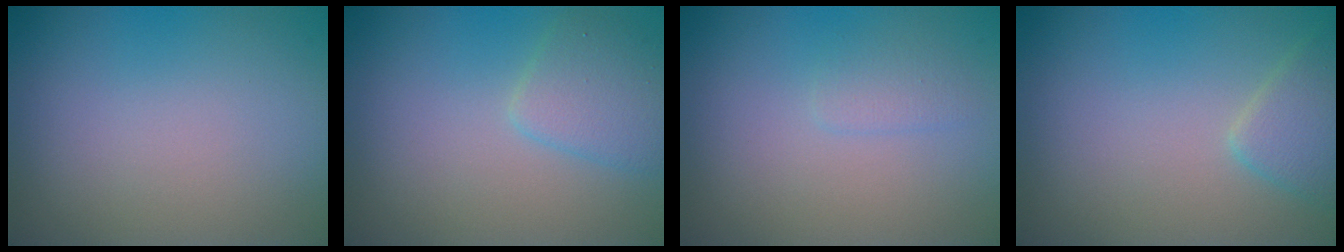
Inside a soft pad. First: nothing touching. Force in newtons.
{"total": 2.7, "press": 2.7, "slide": 0.1}
{"total": 1.1, "press": 1.1, "slide": 0.1}
{"total": 2.7, "press": 2.7, "slide": 0.2}